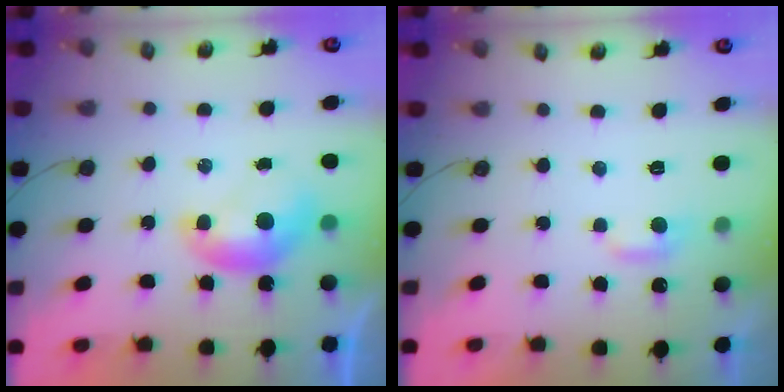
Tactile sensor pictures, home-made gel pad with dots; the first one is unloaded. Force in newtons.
{"total": 1.6, "press": 1.4, "slide": 0.7}